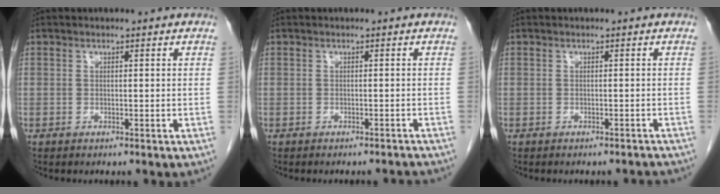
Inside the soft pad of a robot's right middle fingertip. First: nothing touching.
{"total": 2.6, "force": [-2.6, 0.0, 0.4], "torque": [-0.007, -0.008, -0.031]}
{"total": 2.2, "force": [-2.2, 0.2, 0.3], "torque": [-0.006, -0.006, -0.026]}